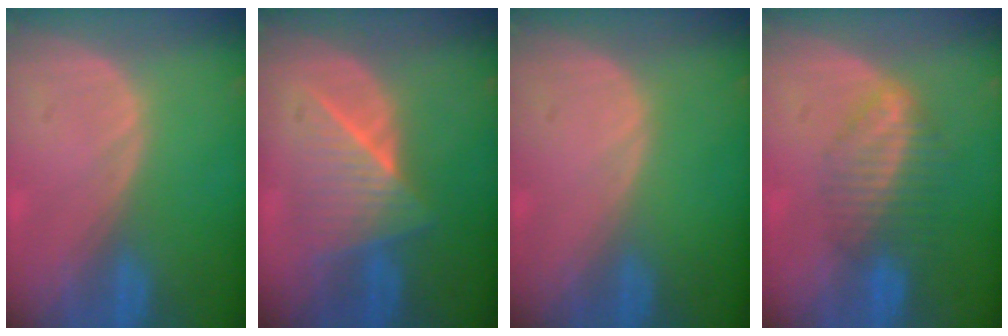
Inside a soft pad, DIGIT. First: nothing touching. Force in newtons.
{"total": 6.6, "press": 6.6, "slide": 0.6}
{"total": 0.0}
{"total": 6.9, "press": 5.9, "slide": 3.6}